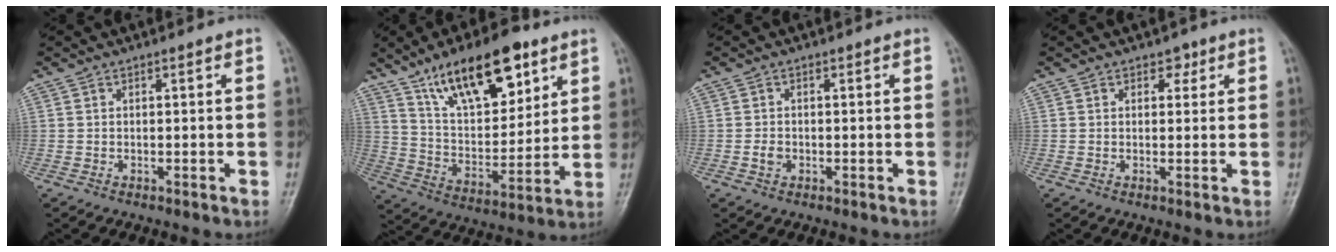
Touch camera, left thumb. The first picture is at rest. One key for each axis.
{"total": 18.9, "fx": 11.2, "fy": 8.1, "fz": 12.9, "tx": -0.165, "ty": -0.050, "tz": 0.200}
{"total": 1.7, "fx": -0.5, "fy": 1.3, "fz": 0.9, "tx": -0.013, "ty": 0.003, "tz": -0.009}
{"total": 2.1, "fx": 1.2, "fy": 1.5, "fz": 0.9, "tx": 0.006, "ty": -0.003, "tz": 0.011}